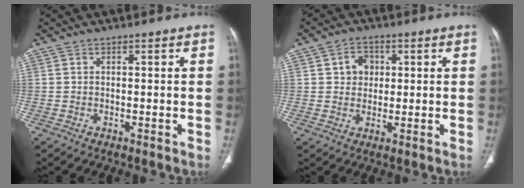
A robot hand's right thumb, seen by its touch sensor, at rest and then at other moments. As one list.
[{"total": 4.6, "force": [1.2, 3.8, 2.3], "torque": [-0.013, 0.000, 0.017]}]